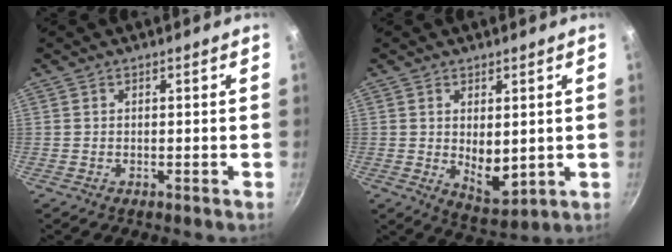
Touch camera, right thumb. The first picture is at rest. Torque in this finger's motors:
{"motor_torque": [-0.40, 0.45, -0.07, 0.10, 0.09]}